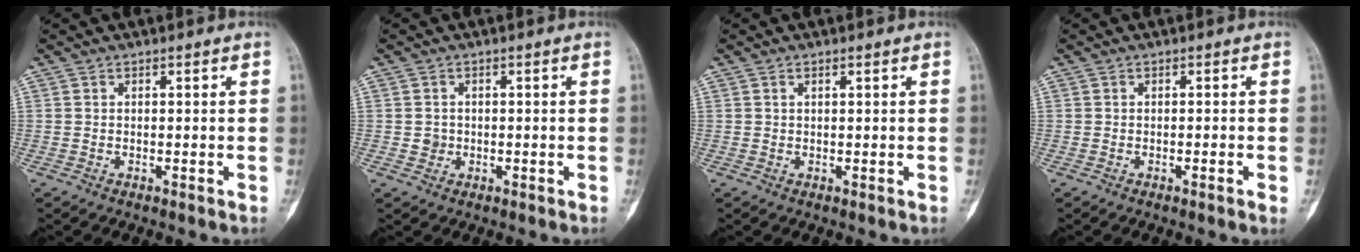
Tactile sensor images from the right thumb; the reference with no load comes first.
{"total": 1.8, "force": [-0.2, 1.7, 0.6], "torque": [0.004, 0.006, -0.003]}
{"total": 0.7, "force": [0.4, 0.3, 0.5], "torque": [-0.004, 0.000, 0.006]}
{"total": 1.2, "force": [-0.5, 0.2, 1.1], "torque": [-0.015, 0.001, -0.006]}